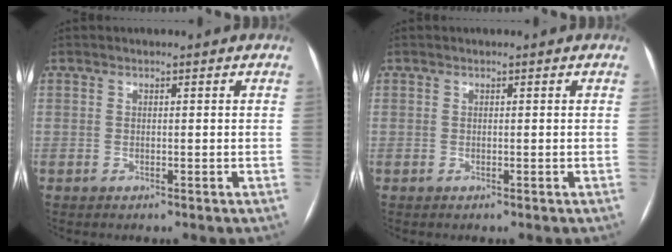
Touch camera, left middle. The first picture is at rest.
{"total": 0.0}